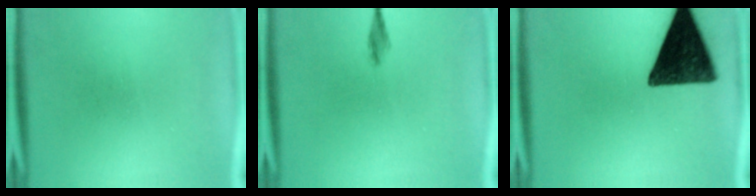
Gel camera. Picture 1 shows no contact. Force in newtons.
{"total": 1.3}
{"total": 15.2}